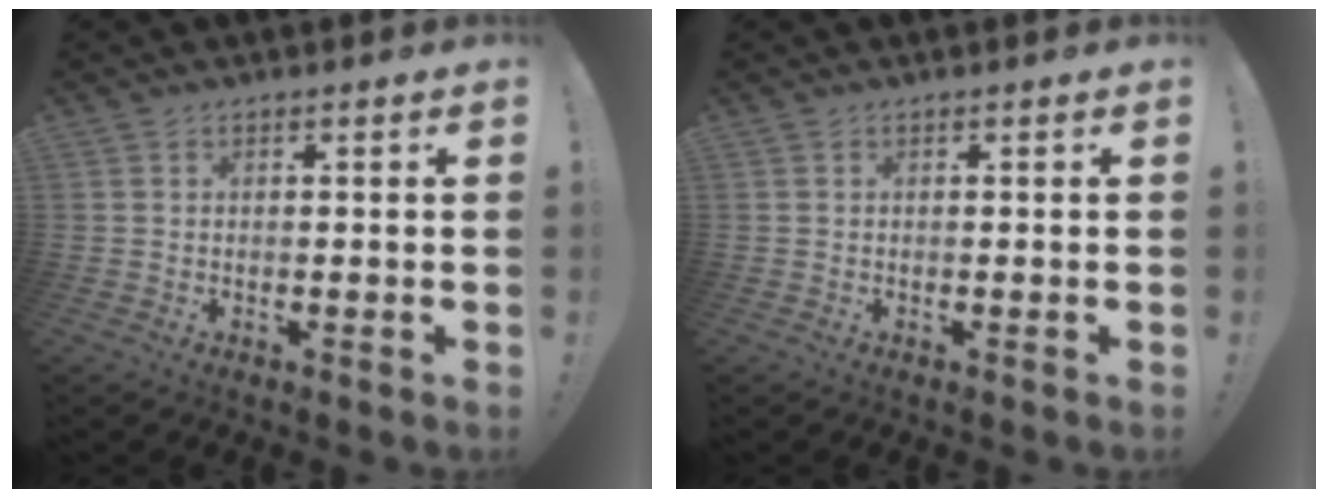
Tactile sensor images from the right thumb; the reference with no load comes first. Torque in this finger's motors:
{"motor_torque": [-0.10, -0.10, -0.07, 0.07, 0.03]}